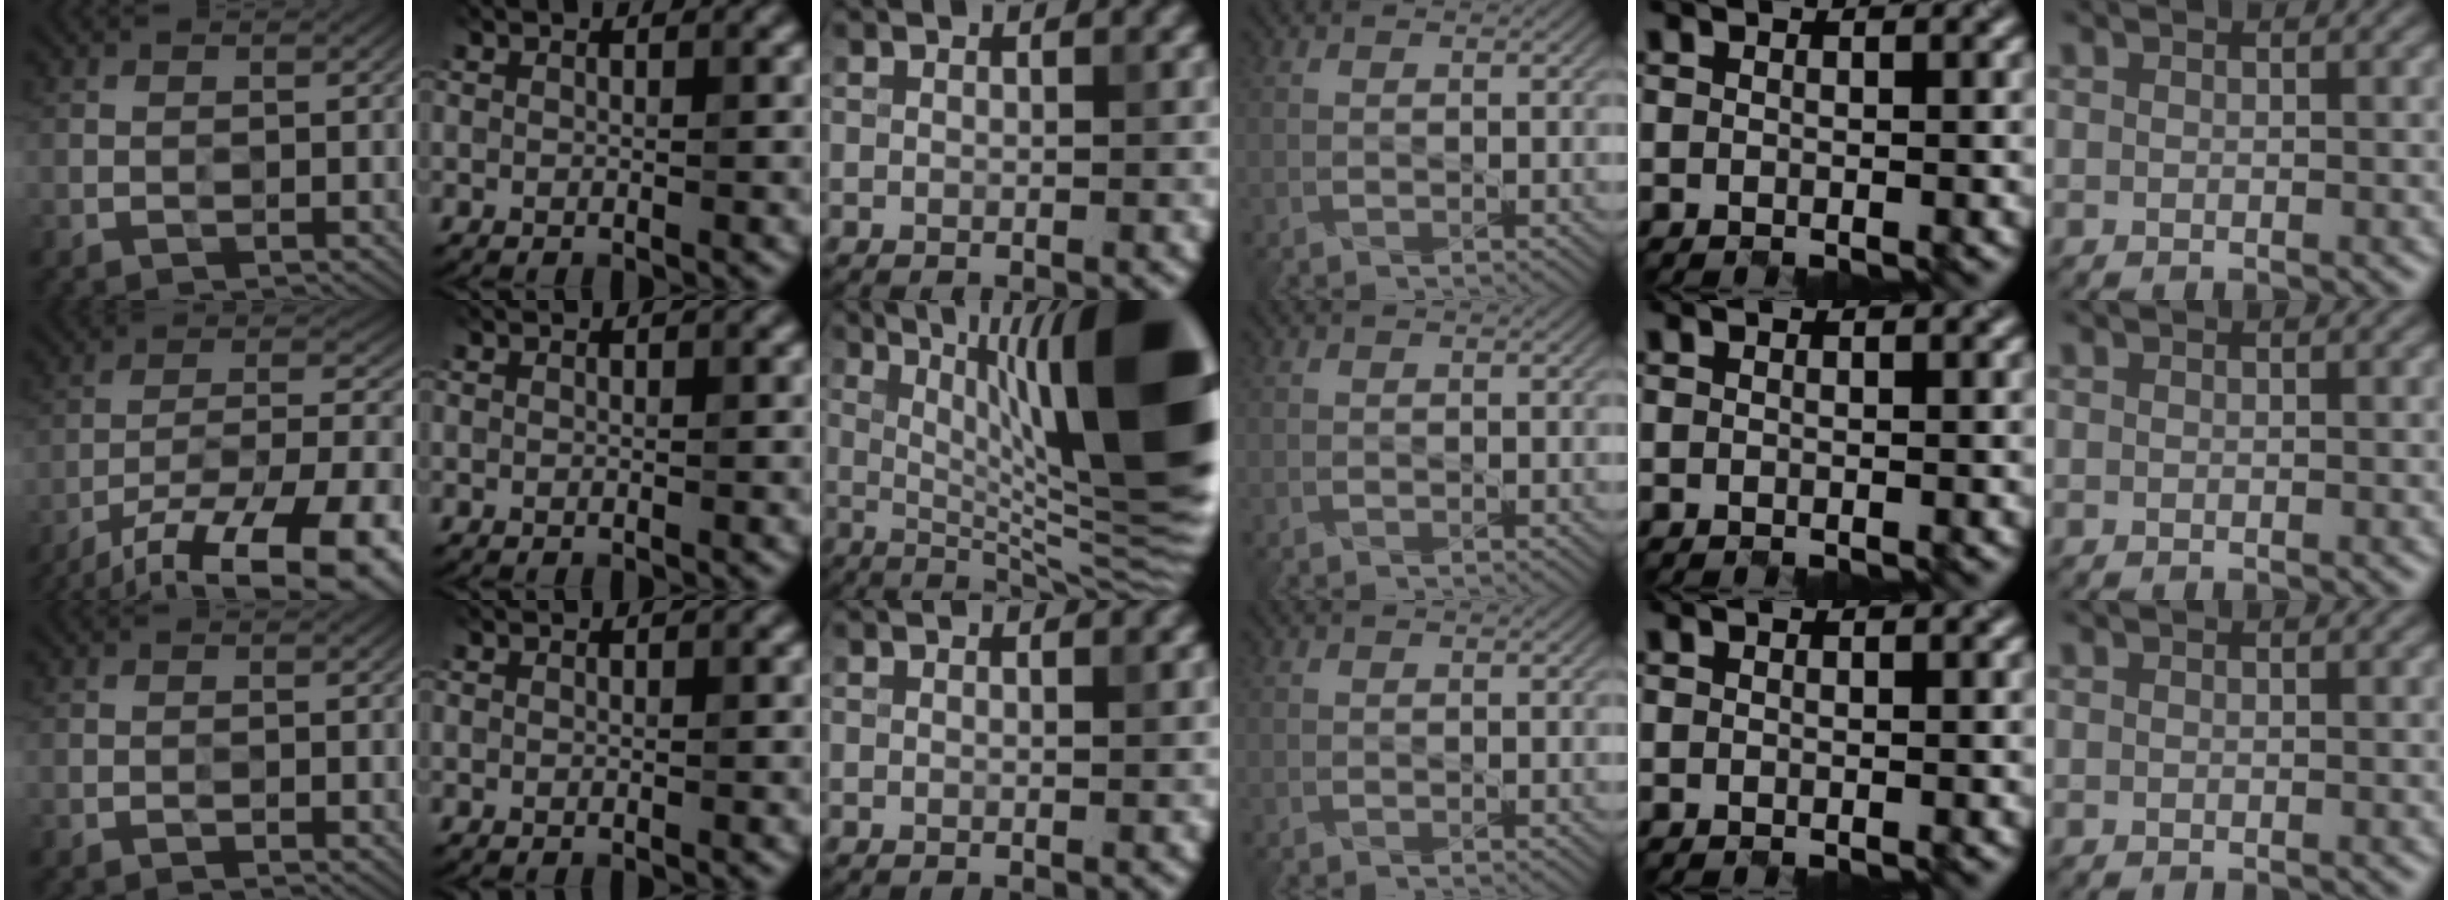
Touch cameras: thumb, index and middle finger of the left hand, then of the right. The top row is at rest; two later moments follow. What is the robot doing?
{"motion": "close", "object": "hinged tin"}